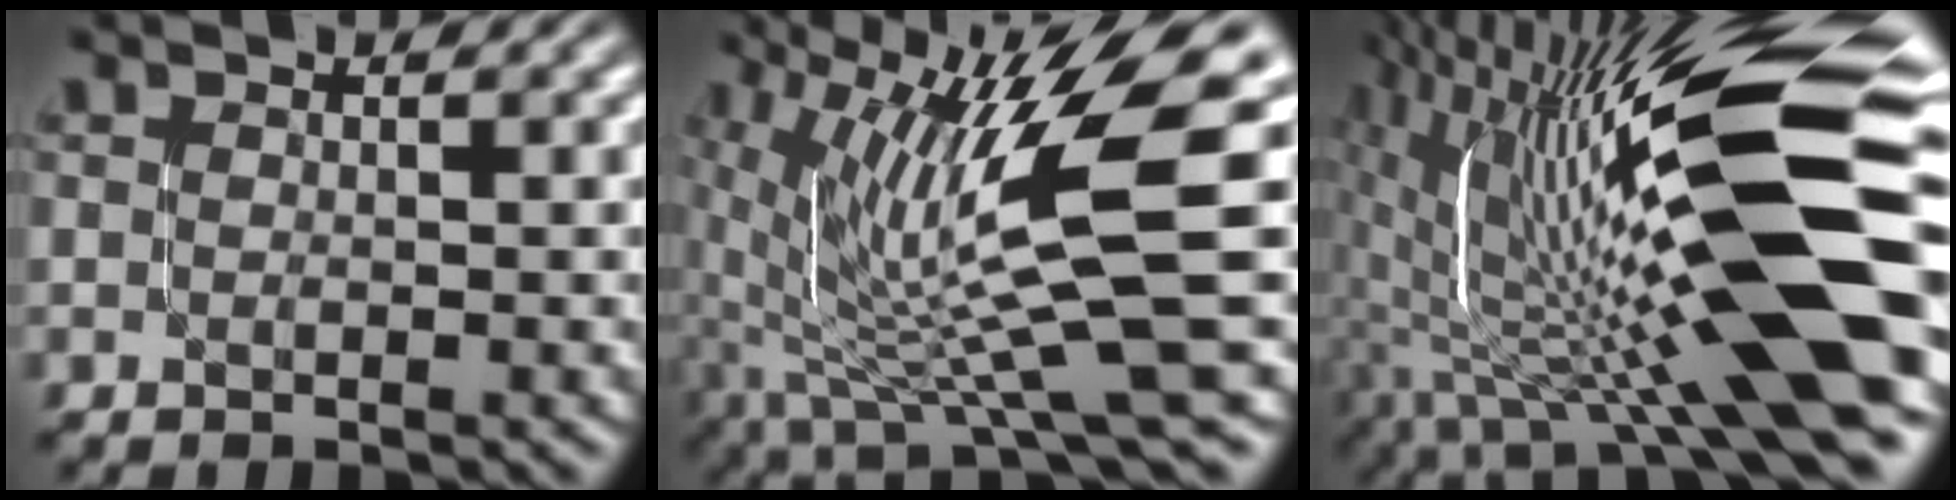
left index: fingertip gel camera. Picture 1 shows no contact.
{"total": 12.2, "force": [1.4, 3.4, 11.7], "torque": [-0.212, -0.011, 0.033]}
{"total": 16.3, "force": [-0.7, 4.1, 15.8], "torque": [-0.262, 0.007, -0.018]}